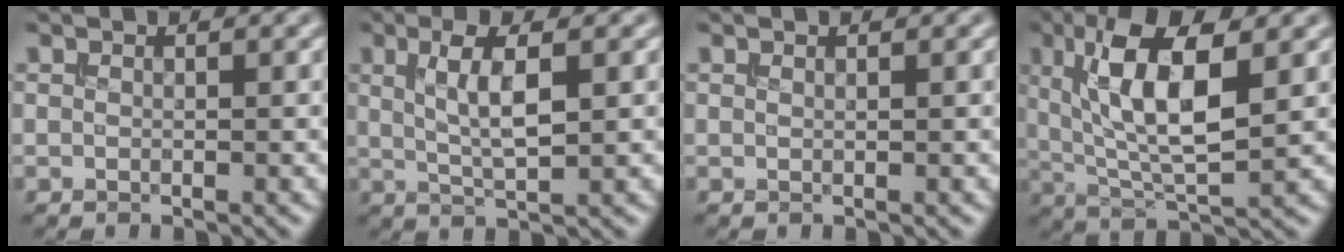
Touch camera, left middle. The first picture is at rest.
{"total": 4.4, "force": [0.9, 1.2, 4.1], "torque": [-0.082, 0.001, 0.018]}
{"total": 0.5, "force": [0.2, 0.2, 0.4], "torque": [-0.001, 0.001, -0.002]}
{"total": 9.3, "force": [2.4, 3.3, 8.3], "torque": [-0.152, -0.002, 0.041]}